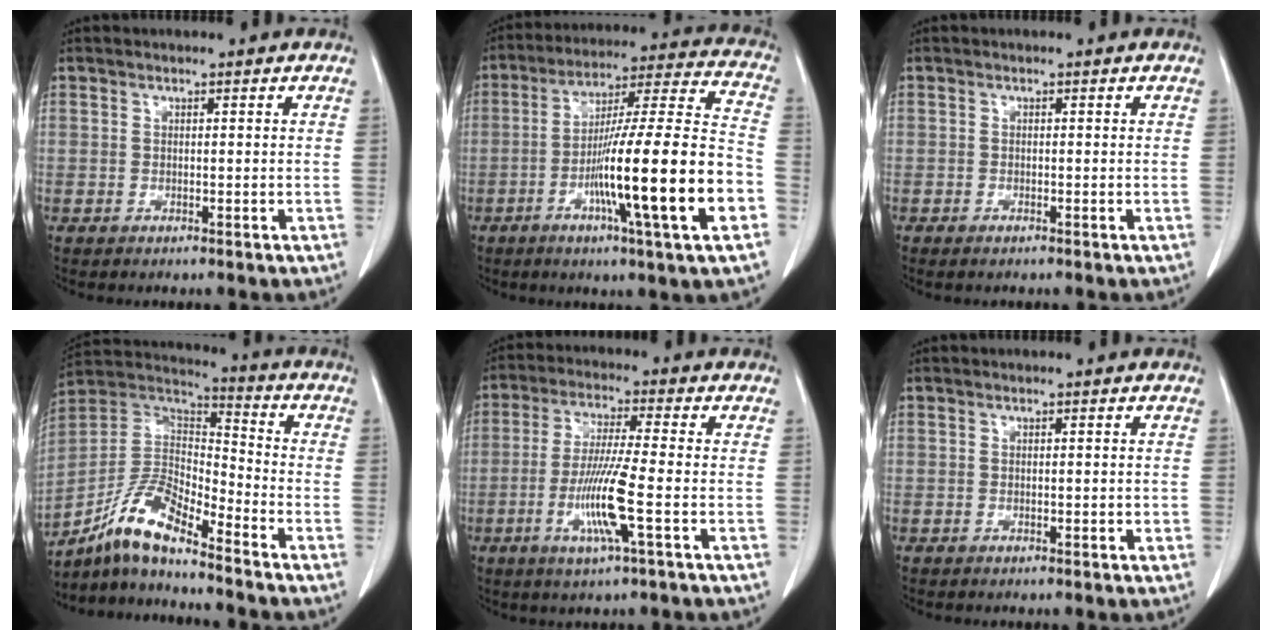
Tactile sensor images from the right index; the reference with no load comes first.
{"total": 21.0, "force": [-6.8, -0.1, 19.9], "torque": [-0.306, -0.007, -0.114]}
{"total": 0.7, "force": [-0.5, 0.1, 0.4], "torque": [-0.010, -0.002, -0.005]}
{"total": 11.2, "force": [-8.6, 1.9, 6.9], "torque": [-0.155, 0.018, -0.164]}
{"total": 9.4, "force": [-2.9, -0.5, 9.0], "torque": [-0.180, -0.014, -0.059]}
{"total": 0.7, "force": [-0.2, 0.2, 0.6], "torque": [-0.010, 0.000, -0.001]}